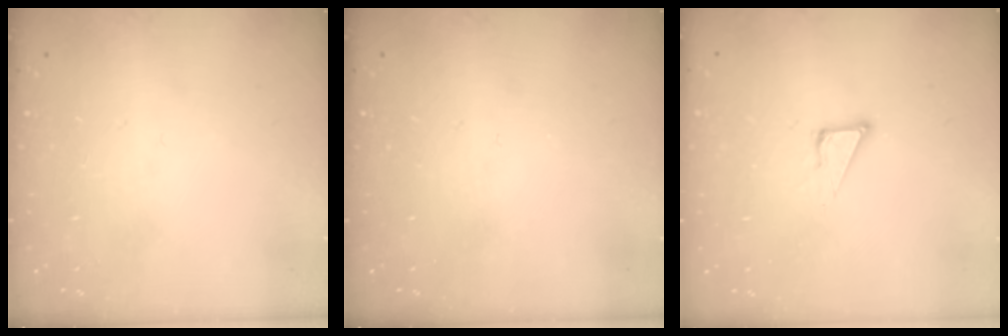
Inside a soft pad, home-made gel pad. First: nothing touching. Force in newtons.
{"total": 0.0}
{"total": 3.3, "press": 3.3, "slide": 0.2}